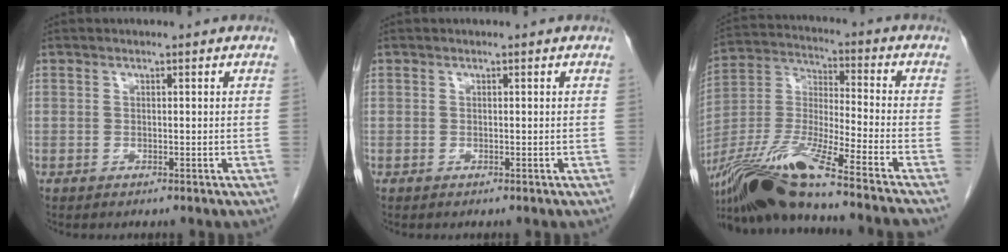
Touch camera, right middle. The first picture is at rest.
{"total": 0.0}
{"total": 20.5, "force": [-16.1, -0.9, 12.6], "torque": [-0.278, -0.032, -0.300]}